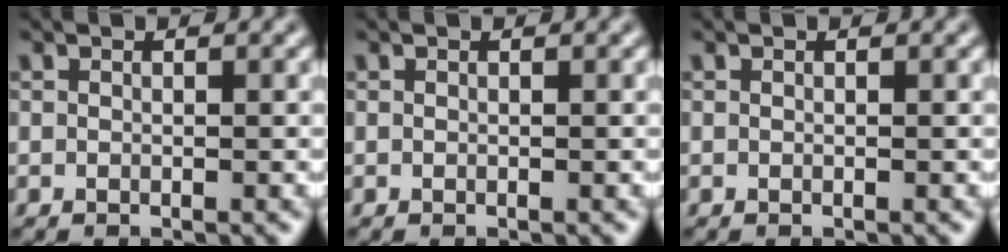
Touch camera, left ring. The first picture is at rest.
{"total": 0.0}
{"total": 0.0}